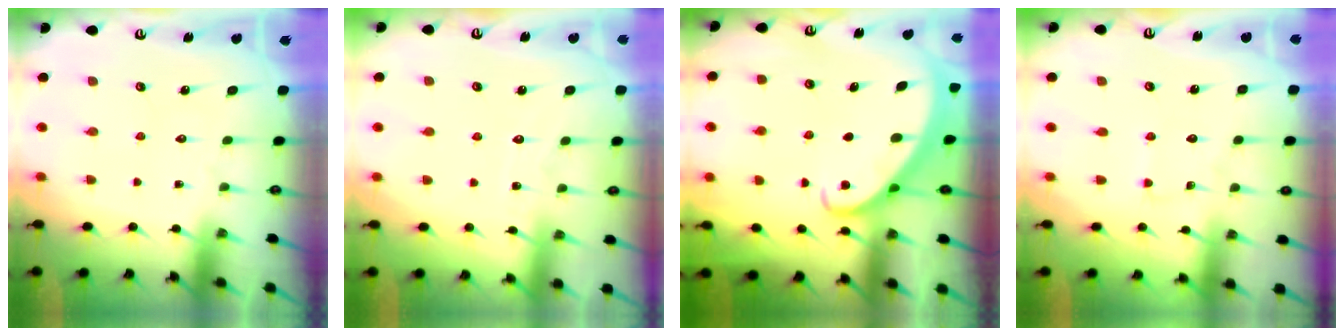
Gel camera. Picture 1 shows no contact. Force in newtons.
{"total": 3.9, "press": 3.9, "slide": 0.5}
{"total": 2.6, "press": 2.6, "slide": 0.1}
{"total": 1.2, "press": 1.2, "slide": 0.2}